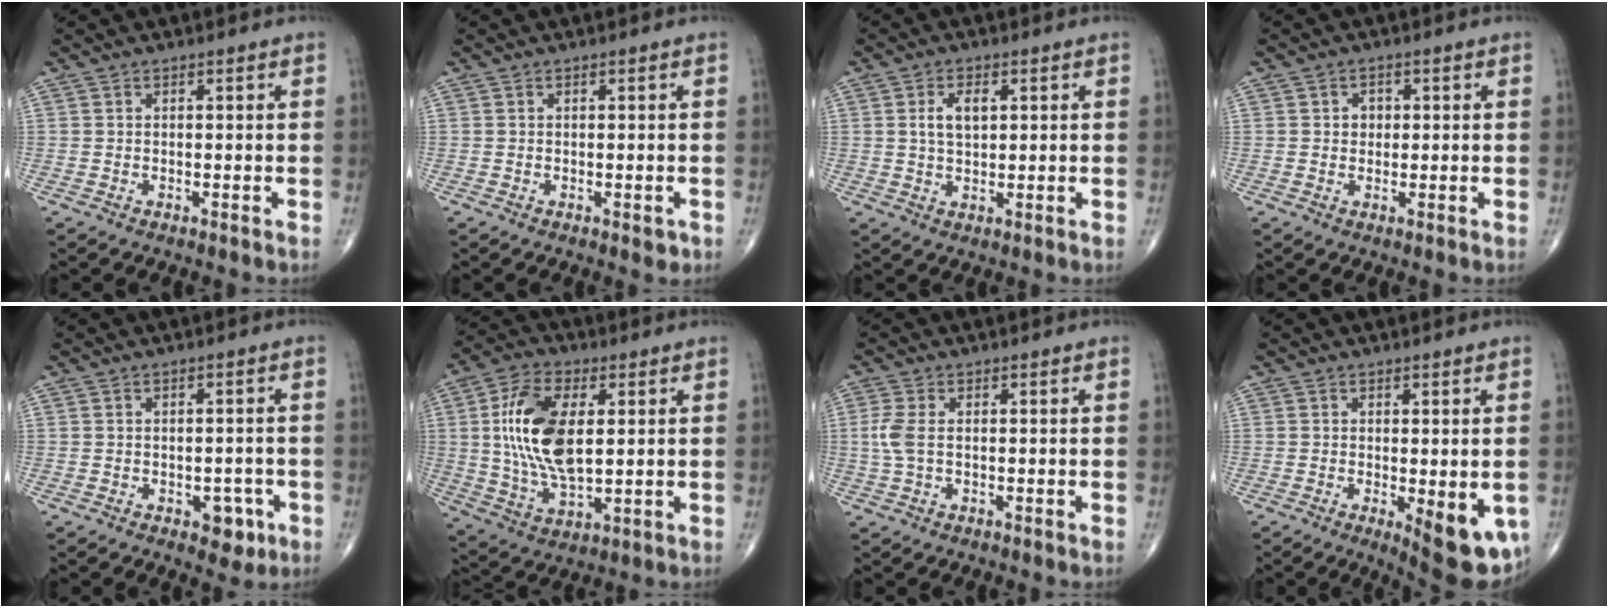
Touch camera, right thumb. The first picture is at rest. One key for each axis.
{"total": 1.3, "fx": -0.5, "fy": 0.7, "fz": 1.0, "tx": -0.006, "ty": -0.002, "tz": -0.005}
{"total": 4.5, "fx": 1.2, "fy": 2.4, "fz": 3.7, "tx": -0.065, "ty": -0.002, "tz": 0.022}
{"total": 2.0, "fx": 0.3, "fy": 1.8, "fz": 1.0, "tx": 0.000, "ty": 0.002, "tz": 0.002}
{"total": 4.3, "fx": -1.9, "fy": 2.7, "fz": 2.8, "tx": -0.011, "ty": 0.007, "tz": -0.022}
{"total": 15.8, "fx": 2.5, "fy": 8.0, "fz": 13.5, "tx": -0.260, "ty": -0.008, "tz": 0.050}
{"total": 3.7, "fx": 0.1, "fy": 1.8, "fz": 3.2, "tx": -0.096, "ty": 0.002, "tz": 0.002}
{"total": 9.7, "fx": -2.6, "fy": 3.5, "fz": 8.7, "tx": -0.100, "ty": -0.020, "tz": -0.028}